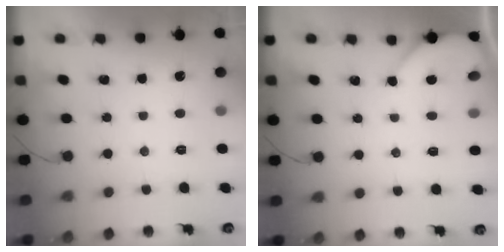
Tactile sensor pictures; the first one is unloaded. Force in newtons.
{"total": 1.8, "press": 1.8, "slide": 0.3}